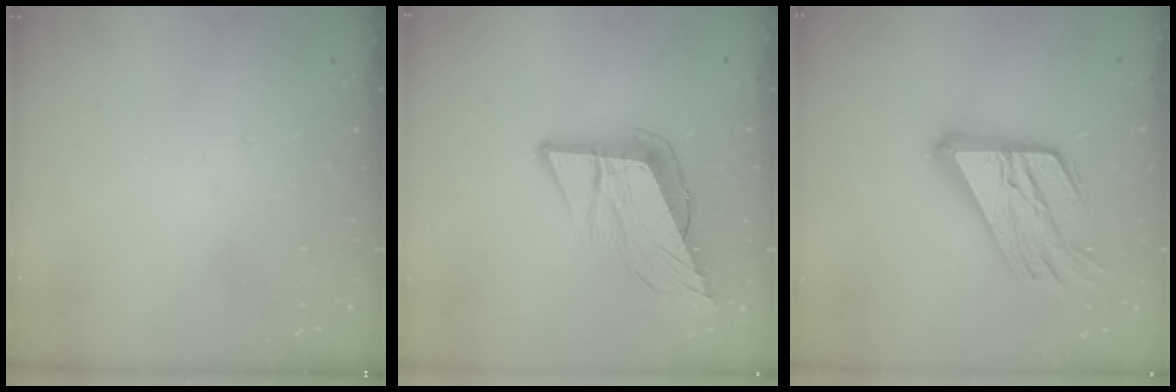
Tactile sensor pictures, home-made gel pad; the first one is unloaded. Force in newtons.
{"total": 12.7, "press": 12.2, "slide": 3.4}
{"total": 20.1, "press": 20.0, "slide": 2.1}